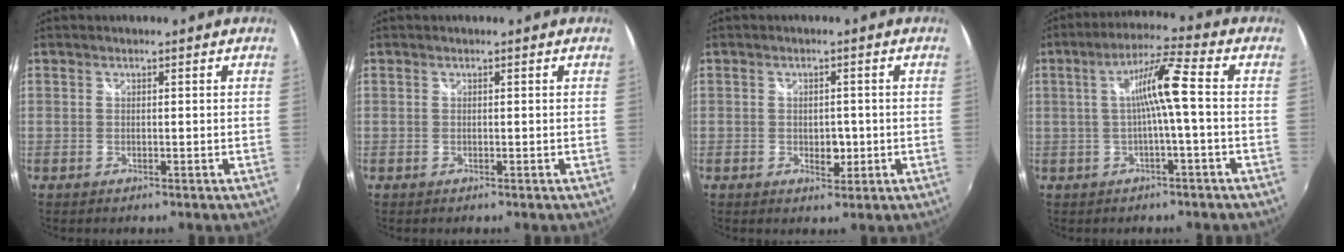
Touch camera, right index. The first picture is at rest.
{"total": 0.0}
{"total": 2.9, "force": [-0.5, 2.0, 2.0], "torque": [-0.032, 0.001, -0.003]}
{"total": 7.5, "force": [-0.7, -0.4, 7.5], "torque": [-0.145, 0.013, -0.007]}